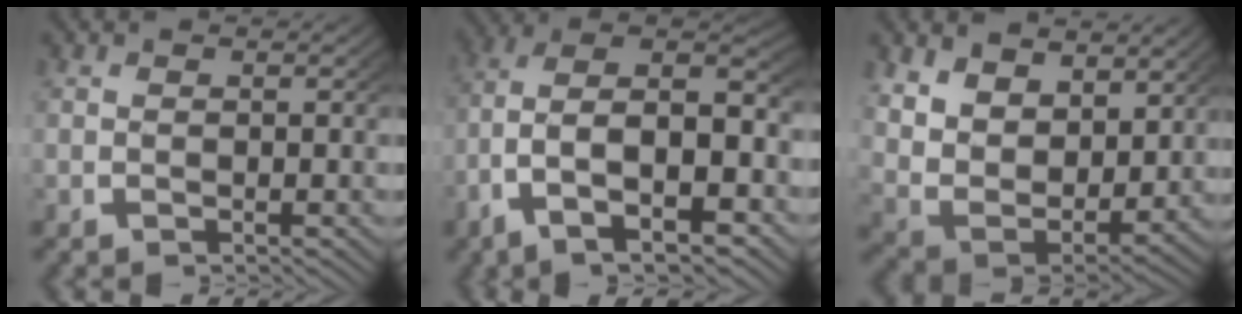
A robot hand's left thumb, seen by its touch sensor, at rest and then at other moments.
{"total": 13.7, "force": [-1.0, 9.0, 10.3], "torque": [-0.199, -0.036, -0.015]}
{"total": 9.6, "force": [1.6, 7.1, 6.3], "torque": [-0.165, -0.046, 0.039]}